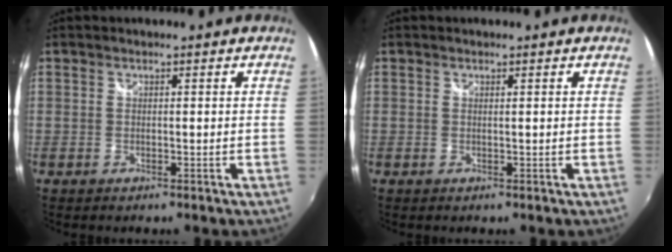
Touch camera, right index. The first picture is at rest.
{"total": 0.6, "force": [0.1, -0.4, -0.4], "torque": [0.008, 0.001, 0.000]}